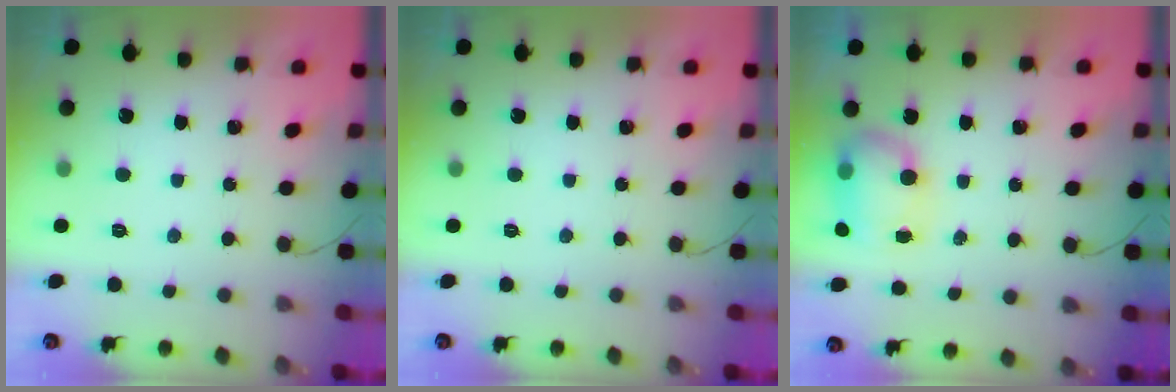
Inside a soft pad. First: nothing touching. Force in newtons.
{"total": 0.0}
{"total": 8.0, "press": 8.0, "slide": 0.8}